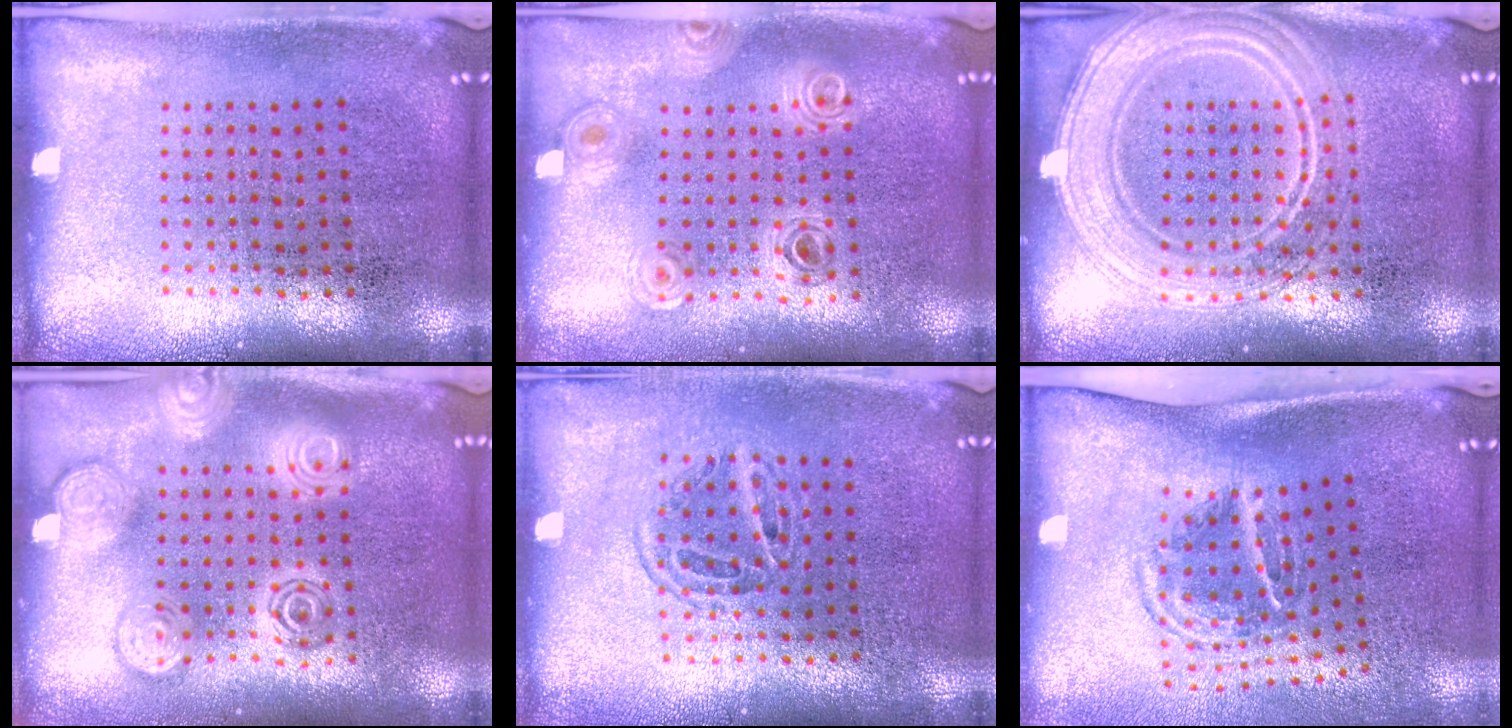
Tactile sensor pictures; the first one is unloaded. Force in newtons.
{"total": 0.9, "press": 0.9, "slide": 0.1}
{"total": 3.5, "press": 3.5, "slide": 0.5}
{"total": 2.3, "press": 2.3, "slide": 0.4}
{"total": 1.3, "press": 1.1, "slide": 0.7}
{"total": 1.8, "press": 1.1, "slide": 1.4}